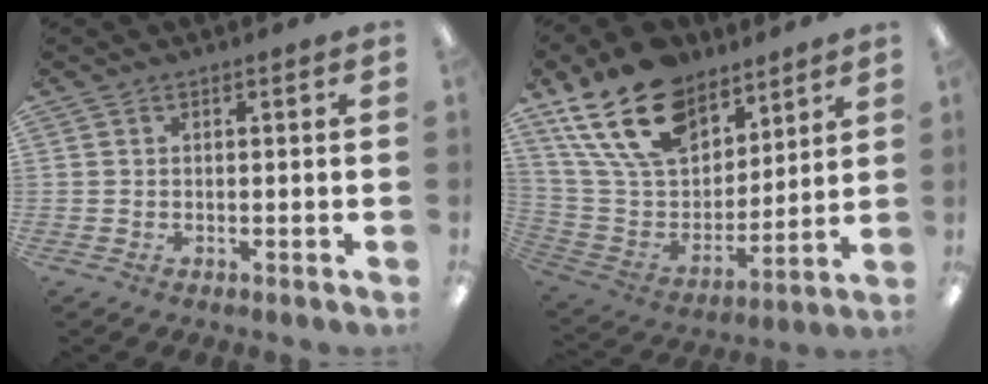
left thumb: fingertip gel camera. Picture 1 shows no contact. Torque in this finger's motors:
{"motor_torque": [2.81, 2.05, 1.82, -0.95, 0.50]}